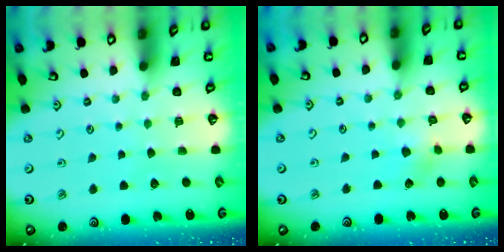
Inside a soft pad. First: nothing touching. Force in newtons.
{"total": 2.7, "press": 2.6, "slide": 0.5}